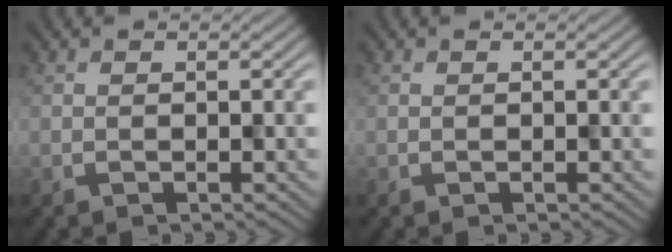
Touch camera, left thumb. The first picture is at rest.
{"total": 0.0}